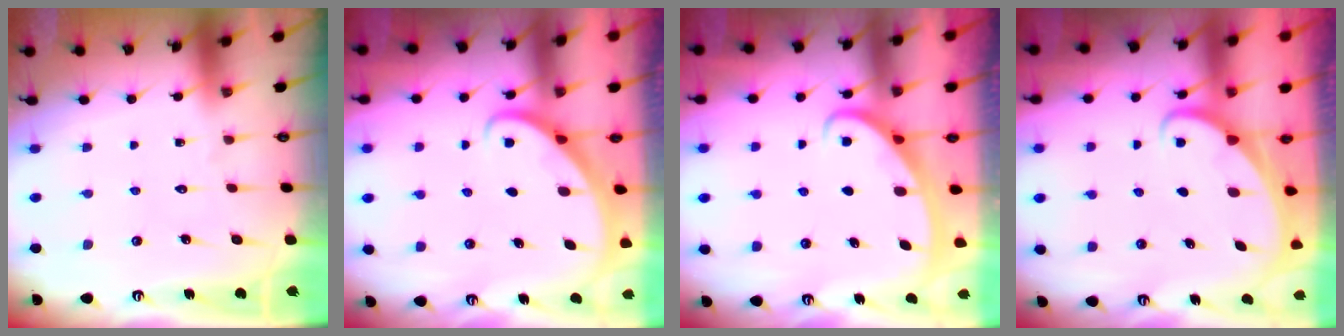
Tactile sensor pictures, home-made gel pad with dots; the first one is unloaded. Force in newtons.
{"total": 2.9, "press": 2.9, "slide": 0.2}
{"total": 2.5, "press": 2.5, "slide": 0.4}
{"total": 1.6, "press": 1.6, "slide": 0.1}